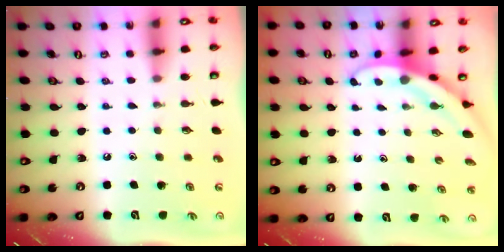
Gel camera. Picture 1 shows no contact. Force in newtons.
{"total": 4.1, "press": 4.1, "slide": 0.2}